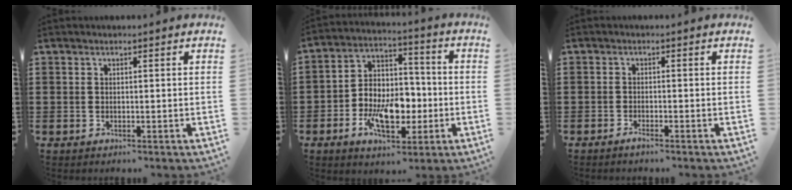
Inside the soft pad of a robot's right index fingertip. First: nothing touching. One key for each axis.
{"total": 9.5, "fx": -3.1, "fy": 5.9, "fz": 6.8, "tx": -0.133, "ty": 0.009, "tz": -0.053}
{"total": 1.1, "fx": -1.0, "fy": 0.0, "fz": 0.5, "tx": -0.010, "ty": -0.004, "tz": -0.018}